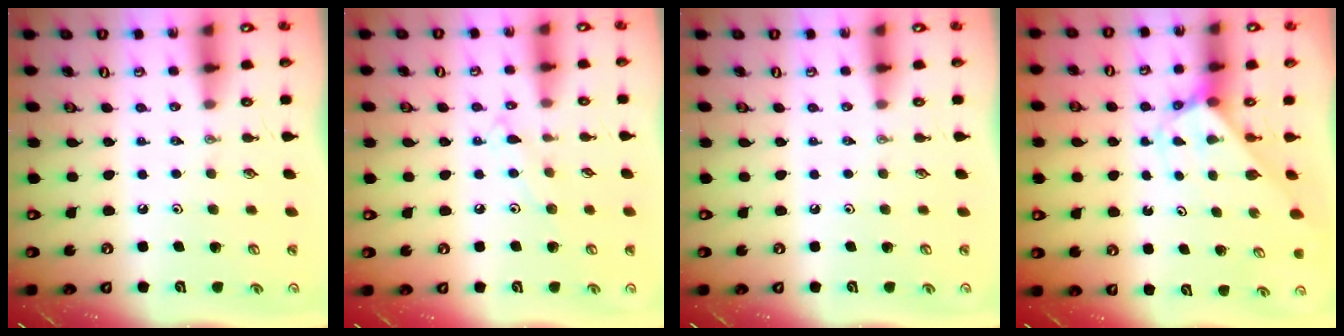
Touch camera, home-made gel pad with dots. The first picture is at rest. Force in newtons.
{"total": 7.0, "press": 7.0, "slide": 0.2}
{"total": 0.0}
{"total": 2.6, "press": 2.6, "slide": 0.2}